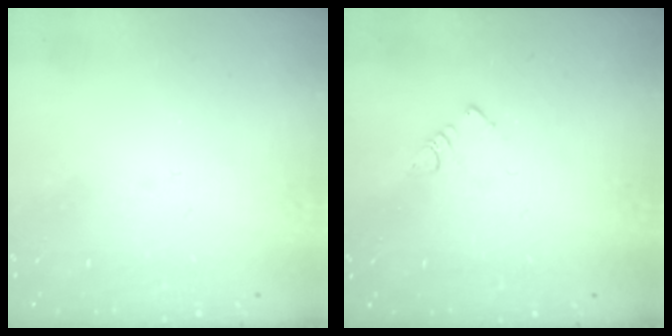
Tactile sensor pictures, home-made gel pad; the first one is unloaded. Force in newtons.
{"total": 3.4, "press": 3.4, "slide": 0.5}